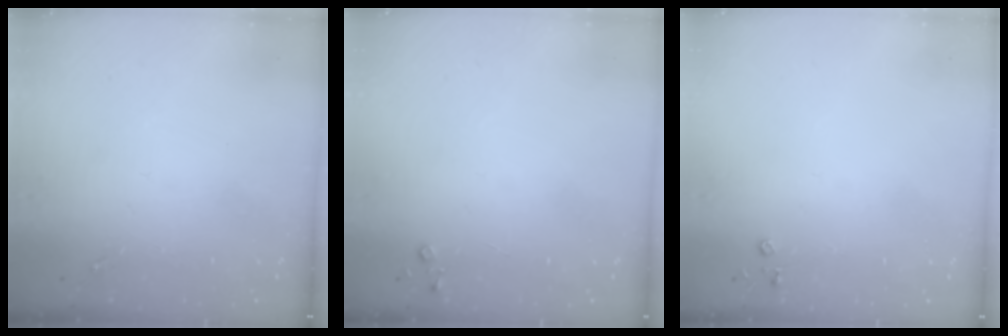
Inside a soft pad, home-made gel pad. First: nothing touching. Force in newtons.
{"total": 3.6, "press": 3.6, "slide": 0.4}
{"total": 2.8, "press": 2.8, "slide": 0.3}